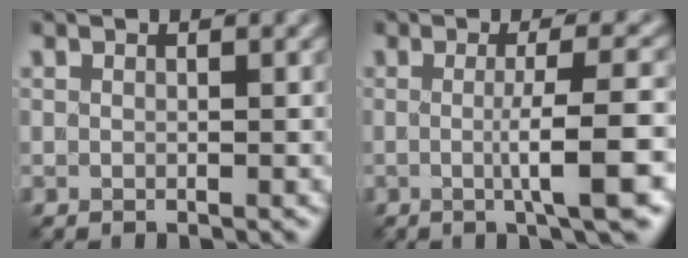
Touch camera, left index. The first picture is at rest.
{"total": 5.4, "force": [-0.7, 0.8, 5.3], "torque": [-0.077, -0.003, -0.011]}